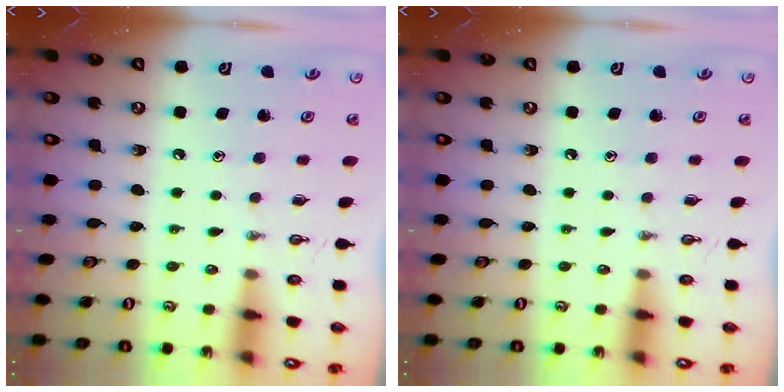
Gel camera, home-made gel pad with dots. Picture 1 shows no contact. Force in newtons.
{"total": 0.0}